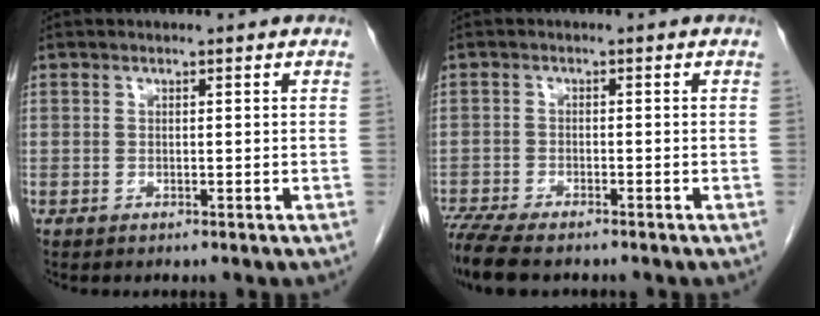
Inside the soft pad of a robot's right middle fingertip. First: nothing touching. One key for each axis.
{"total": 9.0, "fx": -7.4, "fy": 2.2, "fz": 4.6, "tx": -0.085, "ty": -0.015, "tz": -0.125}